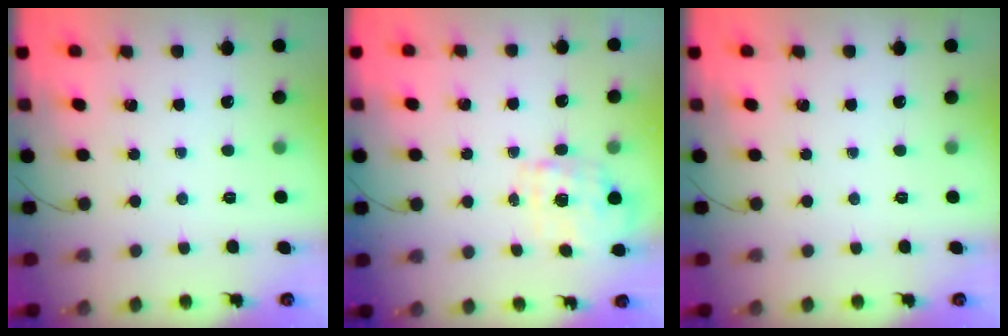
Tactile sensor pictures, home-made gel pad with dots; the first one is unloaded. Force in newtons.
{"total": 1.7, "press": 1.6, "slide": 0.5}
{"total": 0.0}